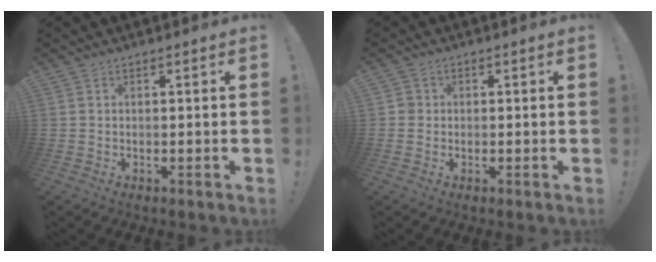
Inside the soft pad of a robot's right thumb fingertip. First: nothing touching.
{"total": 1.8, "force": [-0.1, 1.7, 0.6], "torque": [-0.002, 0.002, -0.003]}